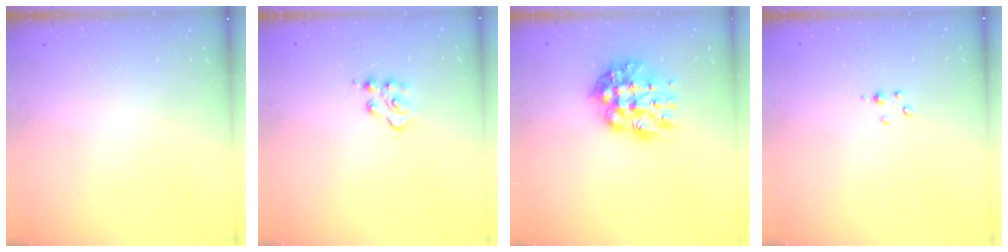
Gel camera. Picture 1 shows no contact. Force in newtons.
{"total": 5.8, "press": 5.8, "slide": 0.1}
{"total": 12.1, "press": 12.0, "slide": 1.1}
{"total": 2.8, "press": 2.8, "slide": 0.3}